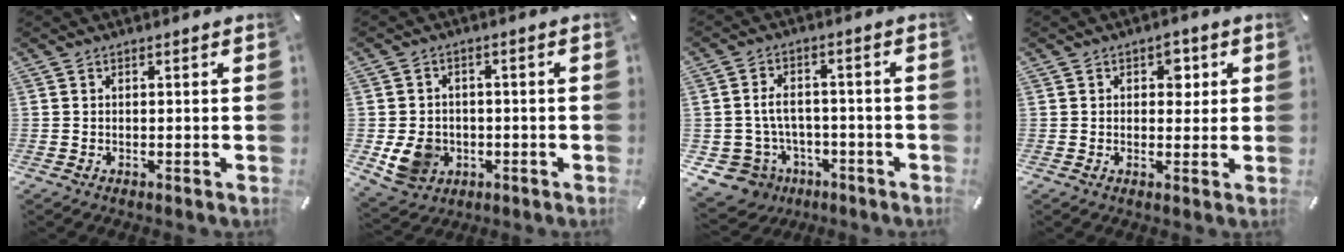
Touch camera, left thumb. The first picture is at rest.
{"total": 8.4, "force": [-1.7, 7.4, 3.7], "torque": [-0.084, 0.012, -0.030]}
{"total": 8.1, "force": [-1.3, 7.4, 3.0], "torque": [-0.095, 0.007, -0.020]}
{"total": 3.8, "force": [1.1, 2.8, 2.3], "torque": [-0.011, -0.008, 0.007]}